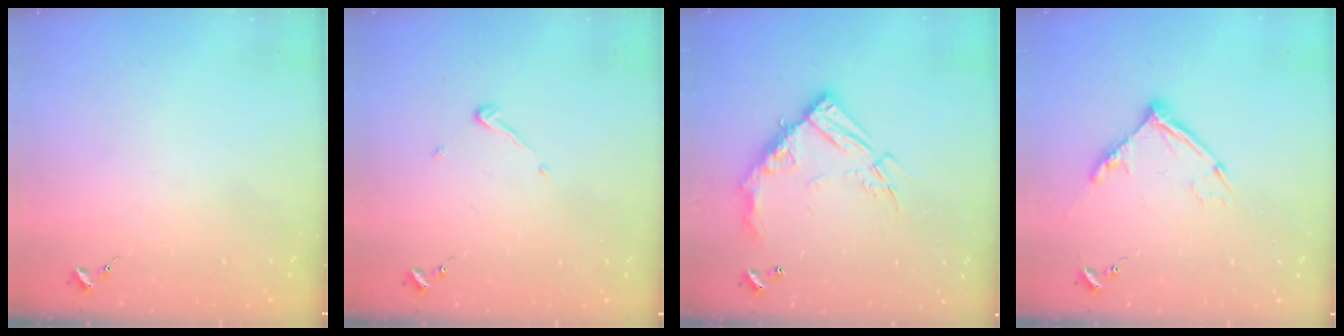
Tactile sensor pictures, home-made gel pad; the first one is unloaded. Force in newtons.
{"total": 3.7, "press": 3.7, "slide": 0.3}
{"total": 16.2, "press": 16.2, "slide": 1.4}
{"total": 12.8, "press": 12.7, "slide": 1.2}